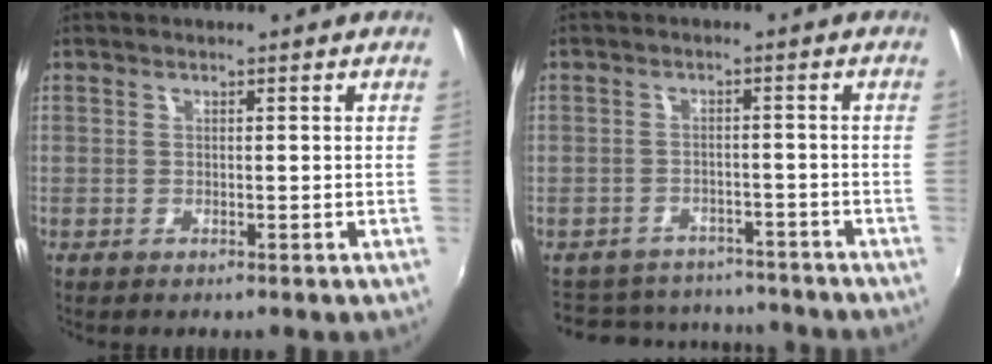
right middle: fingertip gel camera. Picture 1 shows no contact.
{"total": 11.7, "force": [-9.4, 6.6, 2.4], "torque": [-0.069, 0.038, -0.124]}